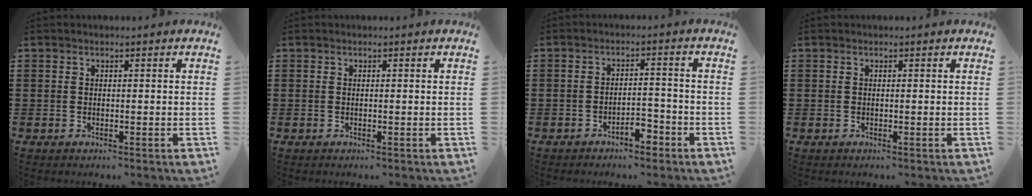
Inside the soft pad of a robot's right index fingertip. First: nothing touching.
{"total": 0.0}
{"total": 3.5, "force": [-2.8, 1.3, 1.7], "torque": [-0.031, 0.010, -0.054]}
{"total": 0.0}